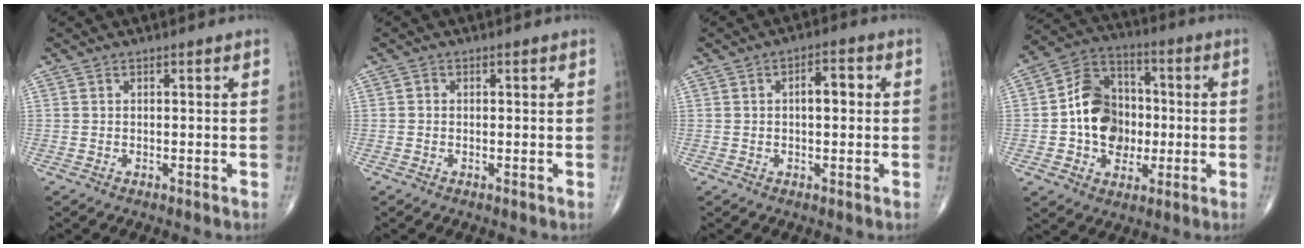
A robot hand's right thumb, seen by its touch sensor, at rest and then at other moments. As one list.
[{"total": 0.5, "force": [-0.1, 0.5, 0.2], "torque": [-0.002, 0.001, -0.005]}, {"total": 4.3, "force": [0.4, 2.1, 3.8], "torque": [-0.049, 0.009, 0.001]}, {"total": 14.4, "force": [-0.9, 11.4, 8.8], "torque": [-0.107, 0.031, -0.020]}]